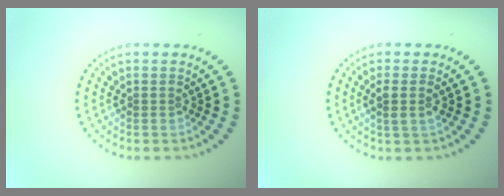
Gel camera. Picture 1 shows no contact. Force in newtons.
{"total": 1.7, "press": 1.5, "slide": 0.9}